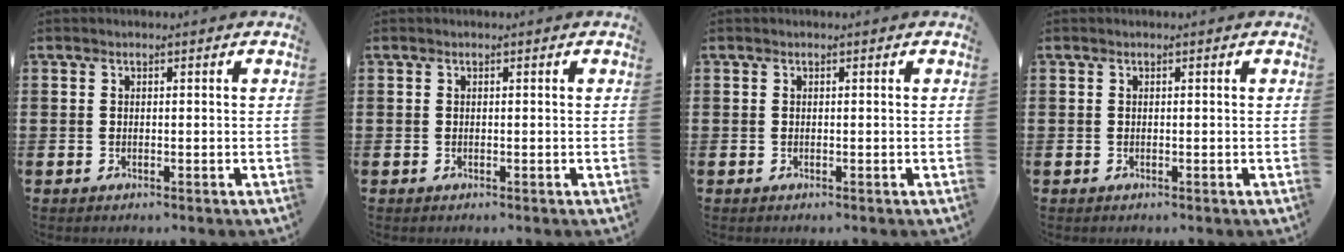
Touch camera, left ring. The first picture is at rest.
{"total": 0.0}
{"total": 0.0}
{"total": 0.0}